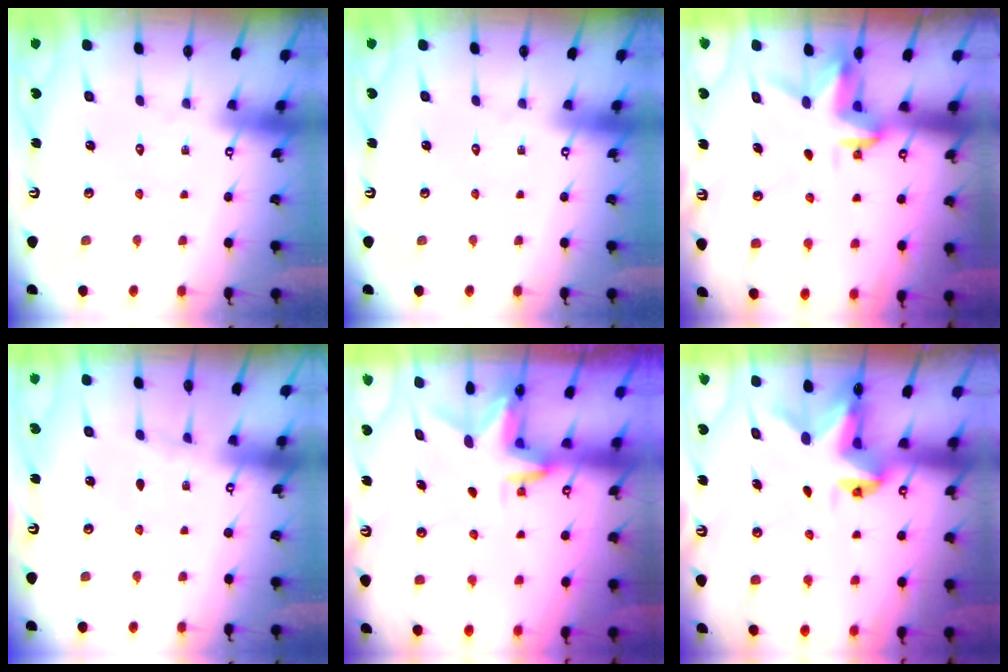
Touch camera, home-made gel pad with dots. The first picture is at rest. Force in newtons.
{"total": 0.0}
{"total": 3.6, "press": 3.5, "slide": 0.4}
{"total": 3.0, "press": 3.0, "slide": 0.4}
{"total": 3.0, "press": 3.0, "slide": 0.3}
{"total": 4.8, "press": 4.8, "slide": 0.4}